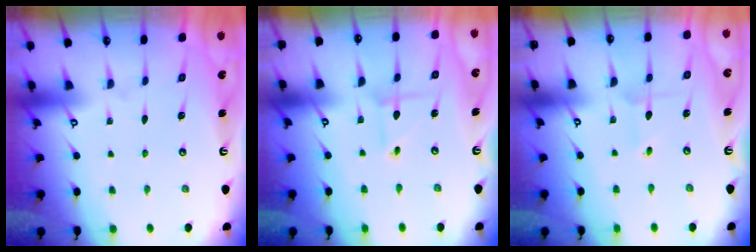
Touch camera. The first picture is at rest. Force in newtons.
{"total": 2.2, "press": 2.2, "slide": 0.1}
{"total": 2.0, "press": 2.0, "slide": 0.1}